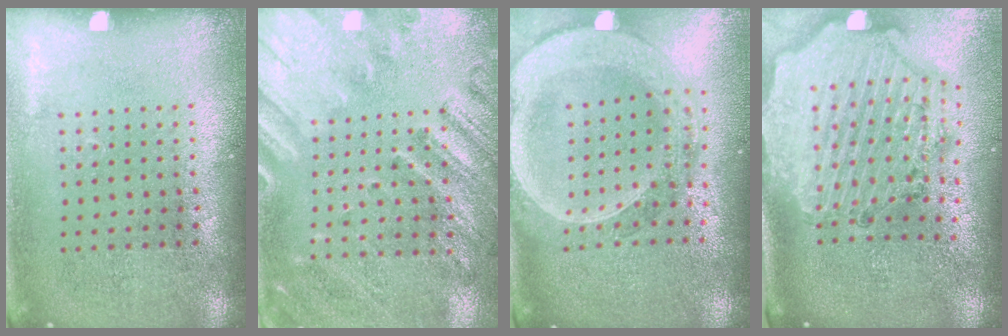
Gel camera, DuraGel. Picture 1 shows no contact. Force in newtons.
{"total": 2.4, "press": 2.0, "slide": 1.5}
{"total": 2.7, "press": 2.4, "slide": 1.2}
{"total": 2.9, "press": 2.6, "slide": 1.2}